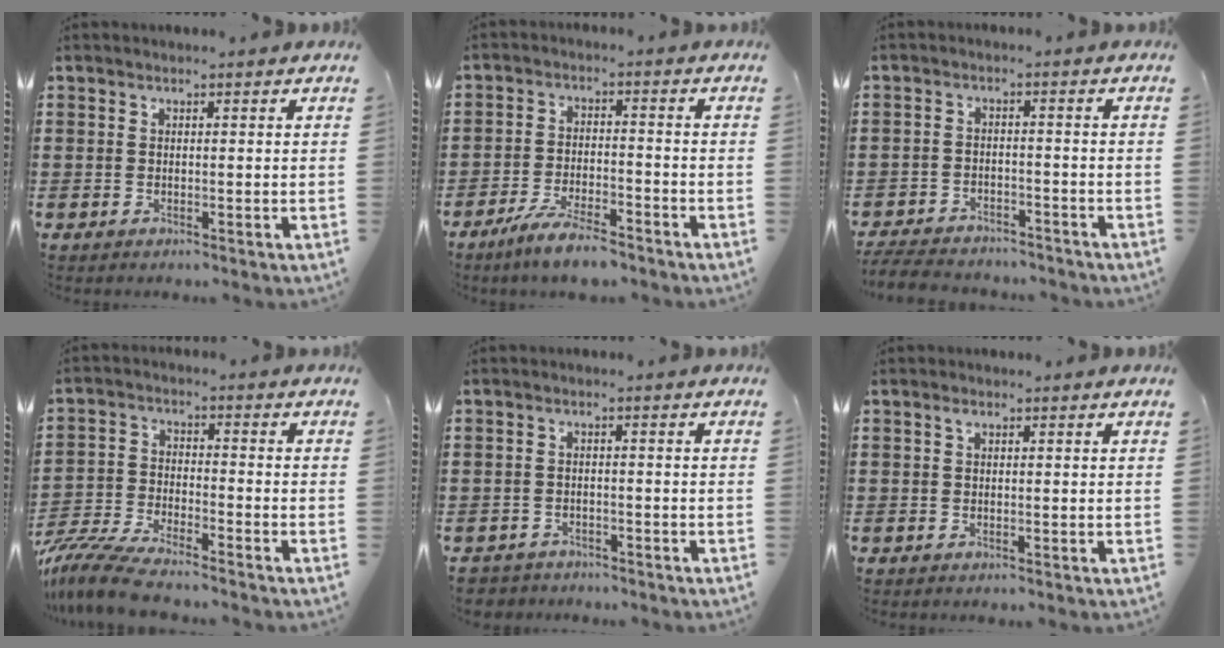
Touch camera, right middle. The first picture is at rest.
{"total": 5.8, "force": [-5.0, 0.7, 2.8], "torque": [-0.063, -0.007, -0.100]}
{"total": 4.6, "force": [-4.5, 0.7, 0.6], "torque": [-0.013, 0.001, -0.094]}
{"total": 7.4, "force": [-6.9, 0.6, 2.6], "torque": [-0.075, -0.009, -0.142]}
{"total": 2.0, "force": [-2.0, 0.5, -0.2], "torque": [-0.002, -0.002, -0.045]}
{"total": 0.8, "force": [0.4, 0.3, 0.6], "torque": [-0.012, 0.004, 0.007]}